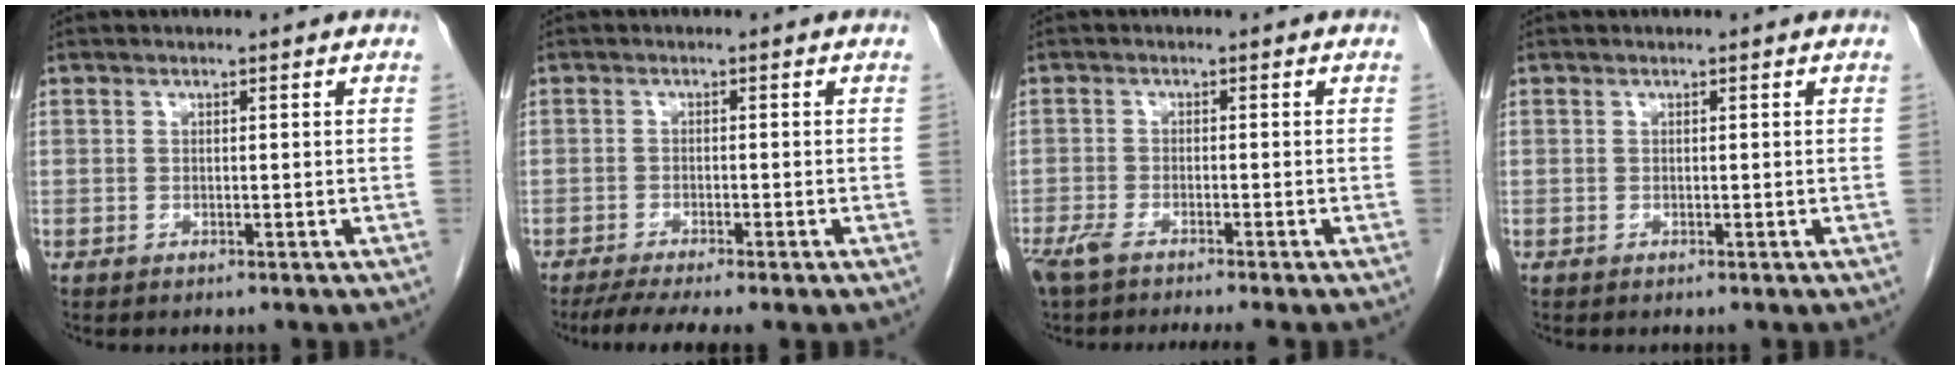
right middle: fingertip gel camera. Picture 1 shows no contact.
{"total": 6.0, "force": [-4.5, 0.1, 4.0], "torque": [-0.060, -0.011, -0.070]}
{"total": 6.3, "force": [-5.1, 0.3, 3.7], "torque": [-0.058, -0.013, -0.085]}
{"total": 0.0}